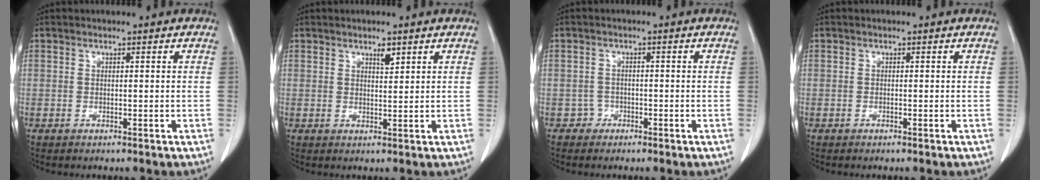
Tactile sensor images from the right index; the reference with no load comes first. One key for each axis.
{"total": 1.7, "fx": 1.2, "fy": 0.5, "fz": 1.1, "tx": -0.018, "ty": -0.003, "tz": 0.020}
{"total": 1.8, "fx": -1.0, "fy": 1.4, "fz": -0.4, "tx": 0.014, "ty": 0.009, "tz": -0.024}
{"total": 0.0}